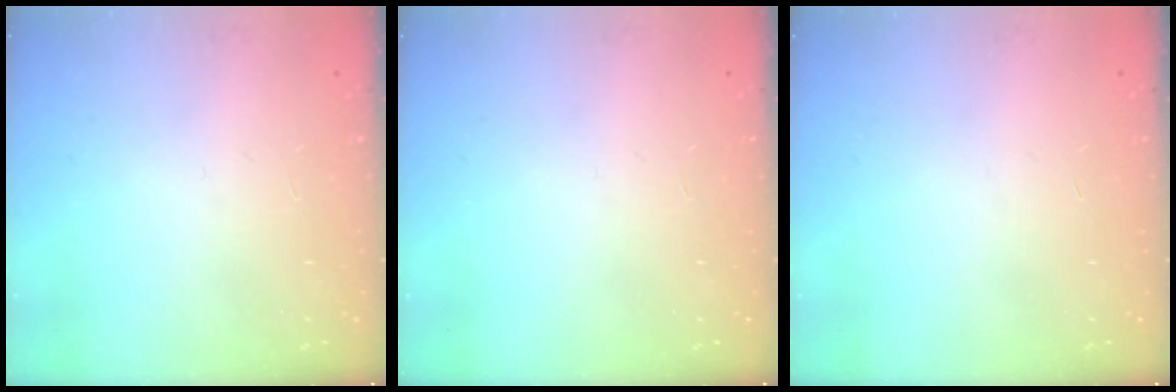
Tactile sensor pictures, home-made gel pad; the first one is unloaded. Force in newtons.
{"total": 0.0}
{"total": 0.0}